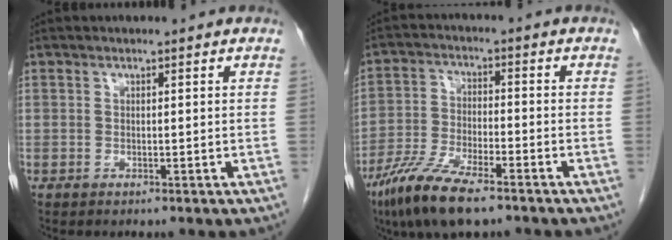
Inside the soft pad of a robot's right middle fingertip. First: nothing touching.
{"total": 10.7, "force": [-7.5, 2.3, 7.3], "torque": [-0.149, -0.024, -0.140]}